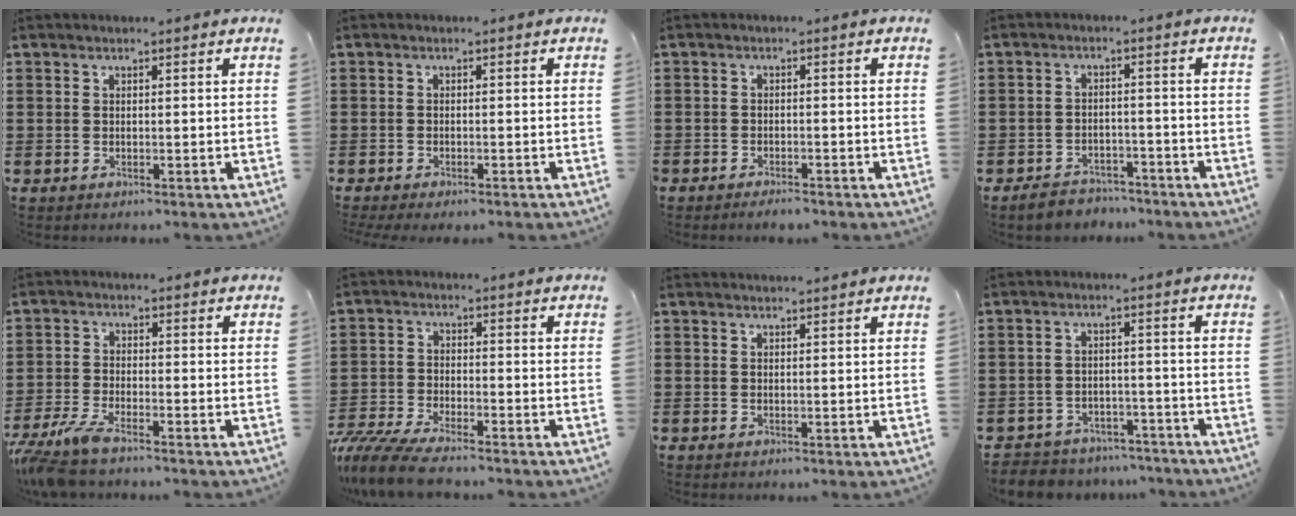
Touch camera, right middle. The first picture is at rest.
{"total": 0.9, "force": [-0.9, 0.1, 0.1], "torque": [-0.004, -0.006, -0.018]}
{"total": 1.7, "force": [-1.6, 0.2, 0.2], "torque": [-0.010, -0.002, -0.033]}
{"total": 3.4, "force": [-3.2, 0.9, -0.1], "torque": [-0.005, 0.004, -0.068]}
{"total": 4.9, "force": [-4.1, 0.3, 2.6], "torque": [-0.081, -0.021, -0.086]}
{"total": 6.2, "force": [-5.7, 0.5, 2.3], "torque": [-0.069, -0.013, -0.117]}
{"total": 1.0, "force": [1.0, -0.1, 0.0], "torque": [-0.002, -0.004, 0.019]}
{"total": 3.1, "force": [-3.0, 0.8, -0.3], "torque": [-0.014, -0.003, -0.069]}